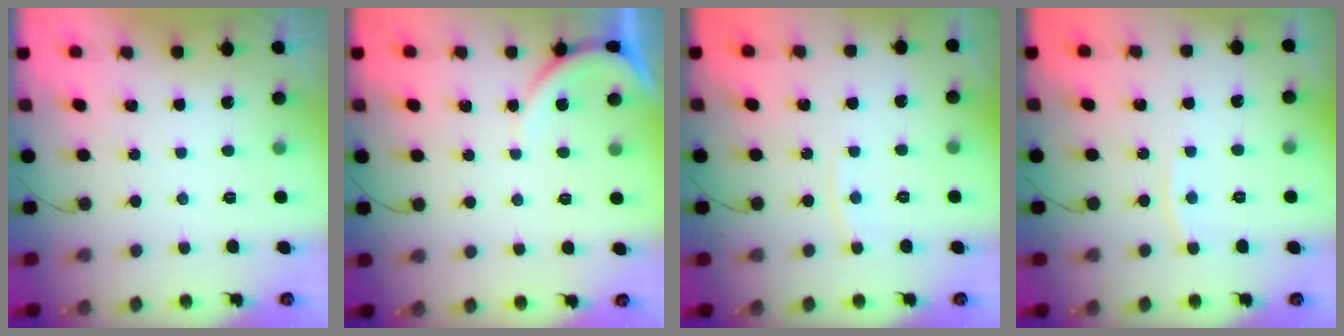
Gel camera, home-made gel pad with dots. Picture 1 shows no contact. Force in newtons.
{"total": 4.7, "press": 4.7, "slide": 0.6}
{"total": 2.7, "press": 2.7, "slide": 0.4}
{"total": 4.3, "press": 4.3, "slide": 0.5}